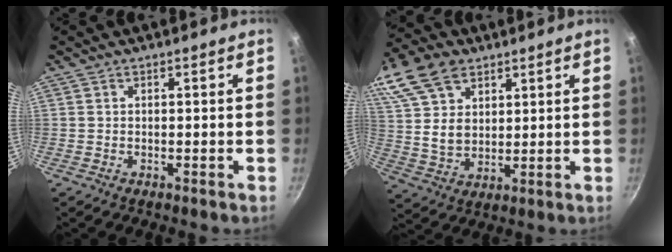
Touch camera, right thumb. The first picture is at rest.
{"total": 18.3, "force": [10.0, 12.0, 9.6], "torque": [-0.197, -0.002, 0.195]}